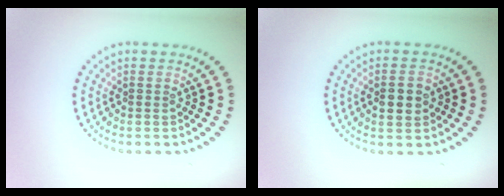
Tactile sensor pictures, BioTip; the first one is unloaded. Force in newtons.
{"total": 2.8, "press": 2.8, "slide": 0.0}